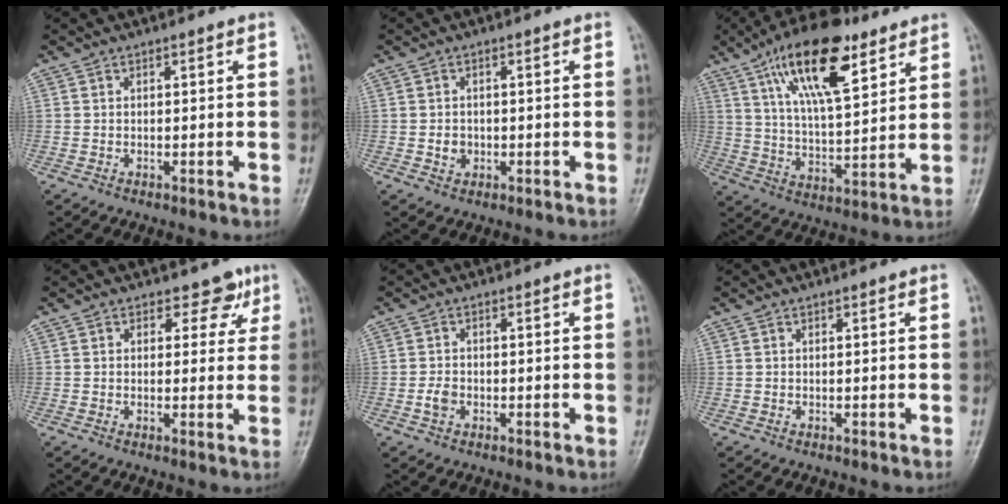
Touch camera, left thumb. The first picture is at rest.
{"total": 2.4, "force": [-0.4, 2.0, 1.1], "torque": [-0.009, 0.003, -0.005]}
{"total": 18.3, "force": [9.9, 6.9, 13.7], "torque": [-0.202, -0.033, 0.172]}
{"total": 4.3, "force": [2.5, 3.2, 1.3], "torque": [0.019, -0.006, 0.027]}
{"total": 2.5, "force": [-0.8, 1.8, 1.5], "torque": [-0.026, 0.006, -0.018]}
{"total": 0.0}